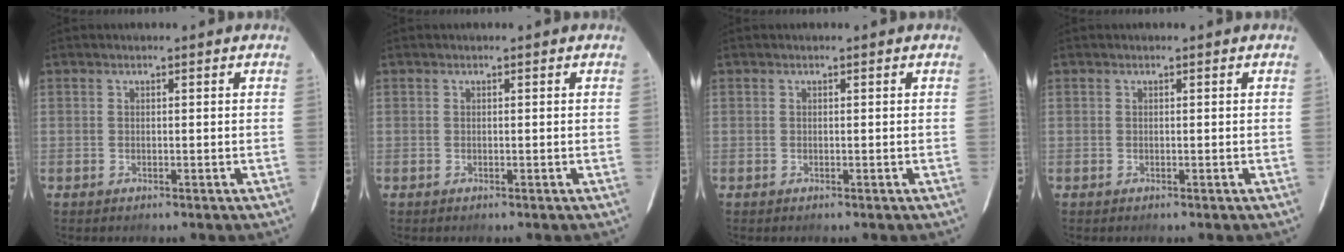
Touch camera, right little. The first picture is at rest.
{"total": 0.0}
{"total": 0.0}
{"total": 0.0}